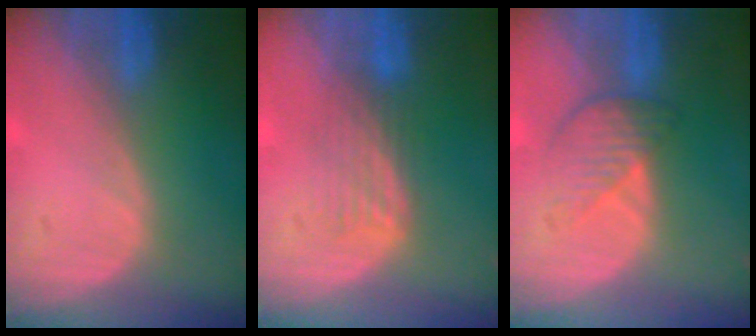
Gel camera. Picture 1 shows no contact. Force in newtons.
{"total": 4.3, "press": 3.6, "slide": 2.4}
{"total": 4.5, "press": 4.1, "slide": 2.0}